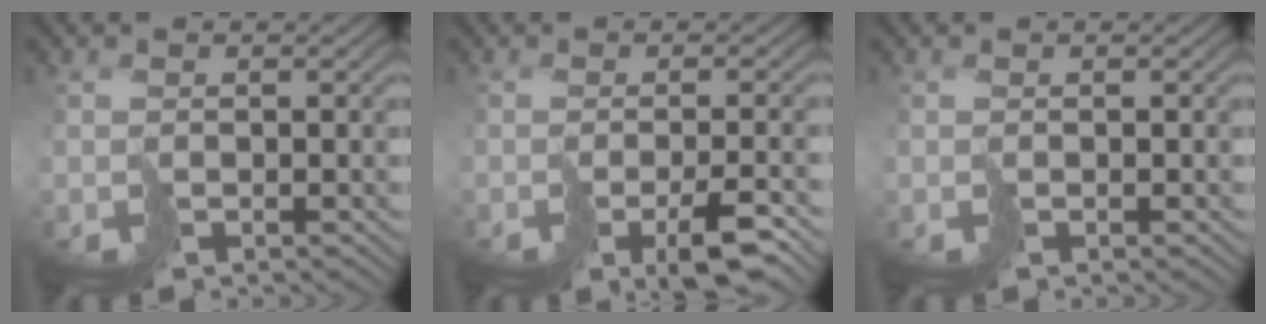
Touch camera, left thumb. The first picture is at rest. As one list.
[{"total": 5.1, "force": [-2.8, 1.0, 4.2], "torque": [-0.058, -0.001, -0.045]}, {"total": 0.0}]